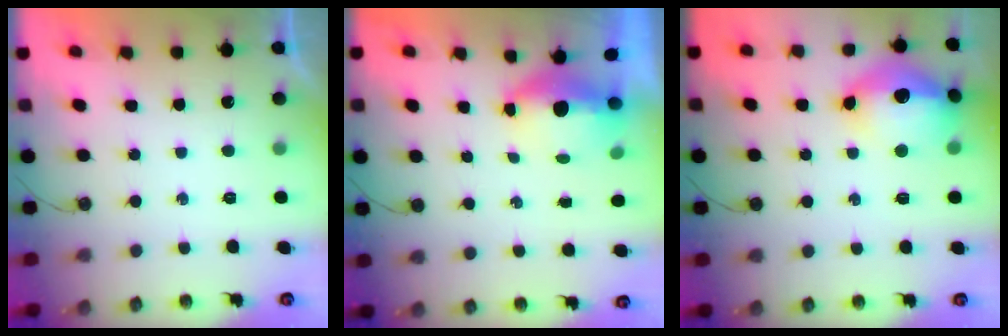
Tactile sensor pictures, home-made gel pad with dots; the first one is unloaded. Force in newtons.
{"total": 11.4, "press": 6.5, "slide": 9.4}
{"total": 15.9, "press": 15.8, "slide": 1.7}